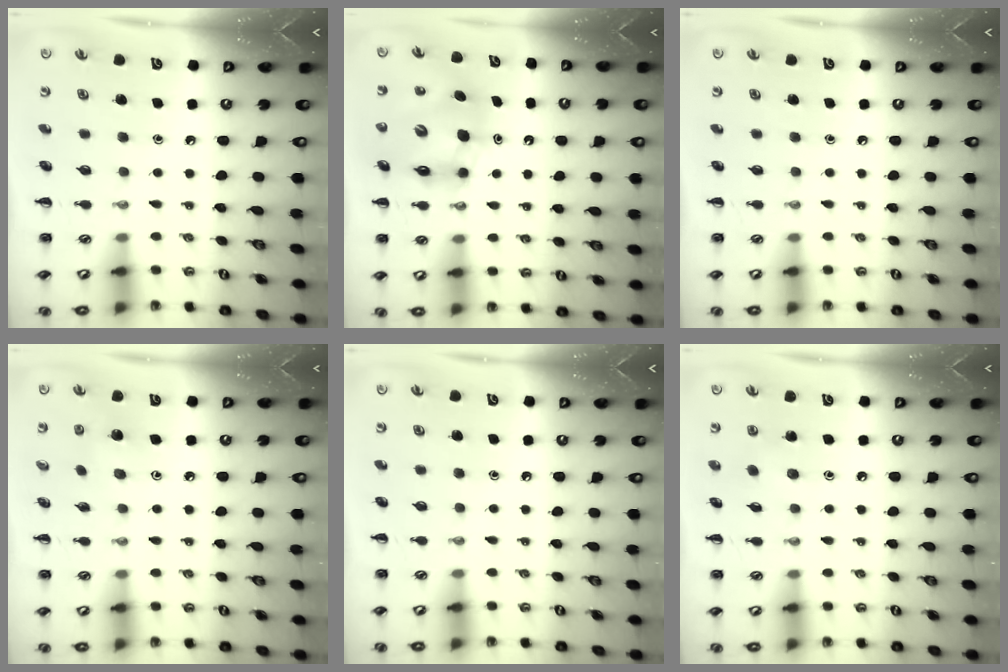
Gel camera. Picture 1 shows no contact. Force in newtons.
{"total": 9.5, "press": 9.2, "slide": 2.4}
{"total": 0.0}
{"total": 3.7, "press": 3.5, "slide": 1.1}
{"total": 0.0}
{"total": 4.0, "press": 3.9, "slide": 1.0}